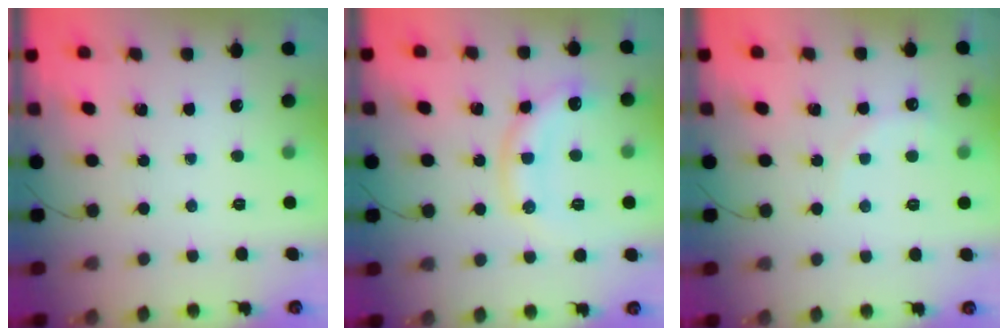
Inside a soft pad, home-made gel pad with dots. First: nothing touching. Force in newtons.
{"total": 11.1, "press": 11.1, "slide": 1.1}
{"total": 5.8, "press": 5.7, "slide": 1.2}